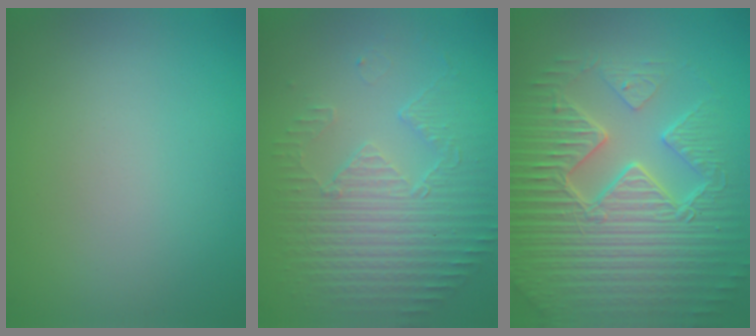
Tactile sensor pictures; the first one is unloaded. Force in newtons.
{"total": 5.6, "press": 3.5, "slide": 4.4}
{"total": 9.8, "press": 6.9, "slide": 7.0}